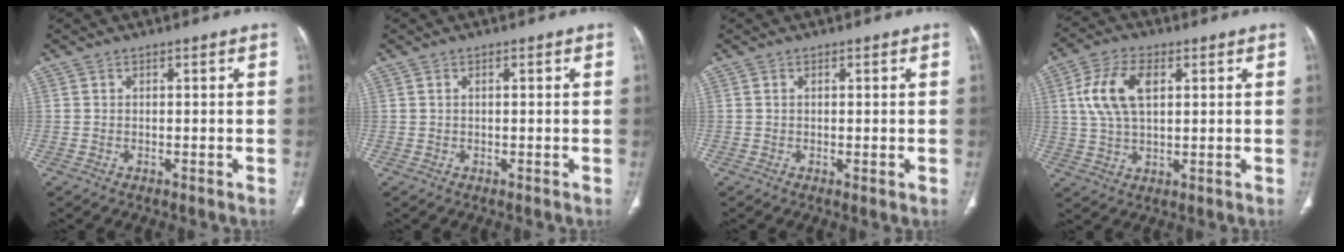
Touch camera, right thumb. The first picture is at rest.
{"total": 0.0}
{"total": 1.0, "force": [-0.2, 0.2, 0.9], "torque": [-0.020, -0.006, -0.002]}
{"total": 10.3, "force": [2.7, 5.6, 8.2], "torque": [-0.166, 0.007, 0.052]}